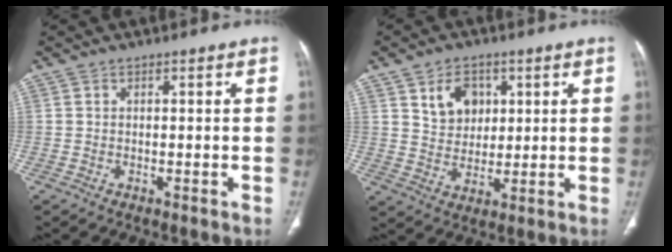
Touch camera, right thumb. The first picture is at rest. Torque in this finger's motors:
{"motor_torque": [-0.63, 0.79, -0.16, 0.19, 0.04]}